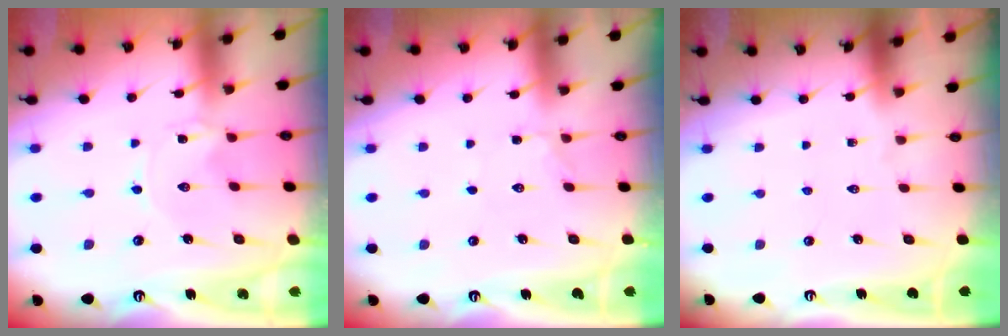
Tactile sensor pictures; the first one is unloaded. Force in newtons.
{"total": 1.8, "press": 1.8, "slide": 0.4}
{"total": 0.0}